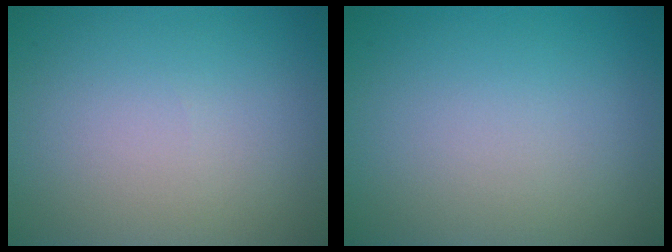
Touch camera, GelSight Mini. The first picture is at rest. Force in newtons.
{"total": 0.0}